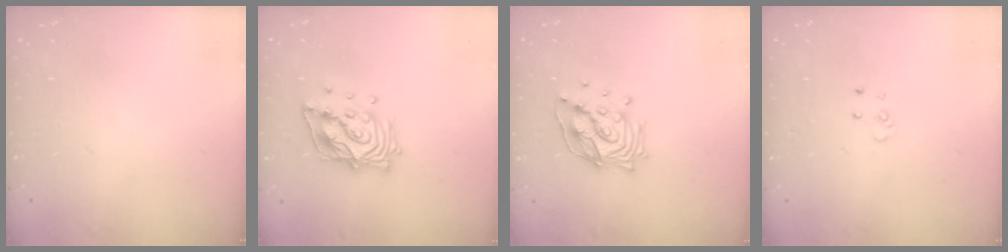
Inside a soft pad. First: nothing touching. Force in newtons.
{"total": 14.9, "press": 14.8, "slide": 2.0}
{"total": 14.4, "press": 14.3, "slide": 1.7}
{"total": 3.4, "press": 3.4, "slide": 0.3}